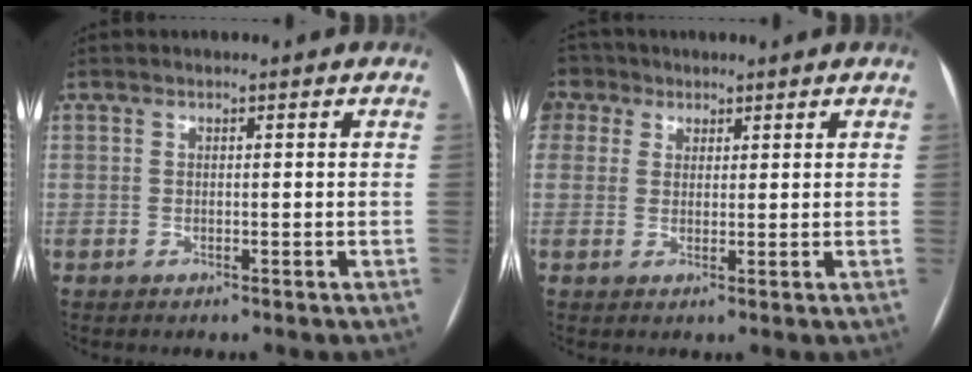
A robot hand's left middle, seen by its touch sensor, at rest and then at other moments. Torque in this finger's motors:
{"motor_torque": [1.44, -0.69, 1.06, 0.21]}